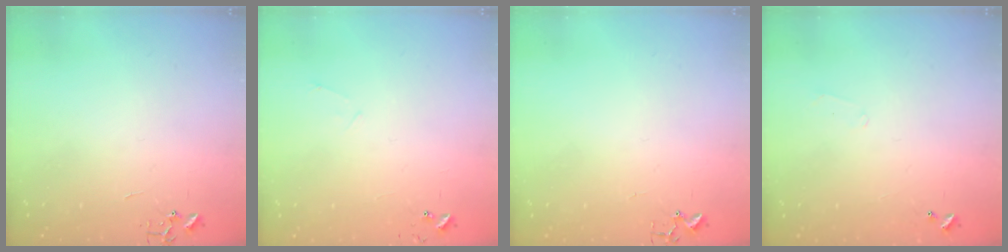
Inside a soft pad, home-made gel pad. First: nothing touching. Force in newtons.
{"total": 4.8, "press": 4.8, "slide": 0.5}
{"total": 3.3, "press": 3.3, "slide": 0.5}
{"total": 5.0, "press": 5.0, "slide": 0.9}